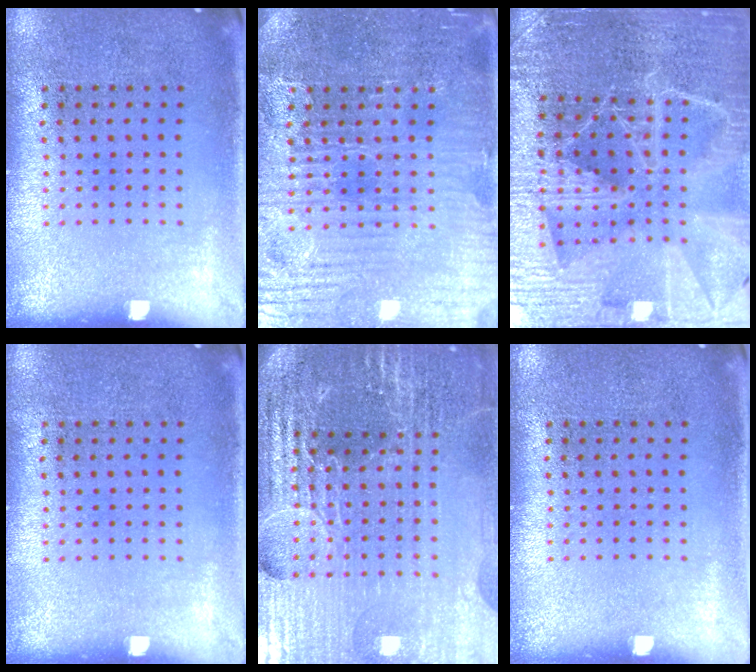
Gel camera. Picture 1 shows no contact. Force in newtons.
{"total": 4.6, "press": 4.4, "slide": 1.2}
{"total": 4.8, "press": 4.5, "slide": 1.7}
{"total": 0.0}
{"total": 6.3, "press": 5.6, "slide": 3.0}
{"total": 0.0}